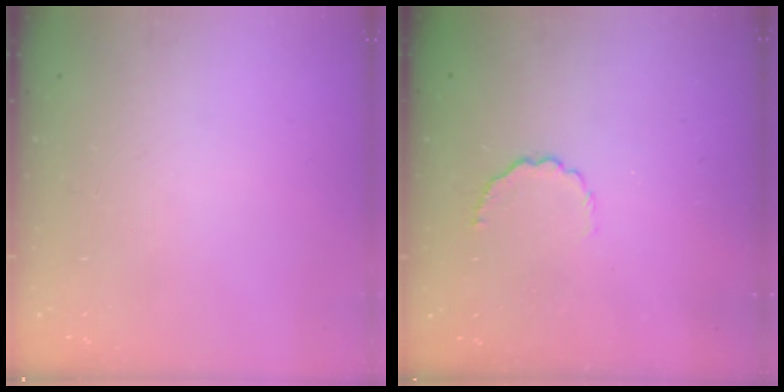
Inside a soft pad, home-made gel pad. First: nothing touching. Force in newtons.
{"total": 3.9, "press": 3.7, "slide": 1.3}